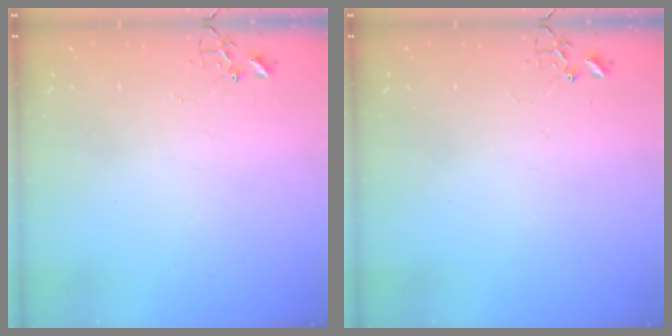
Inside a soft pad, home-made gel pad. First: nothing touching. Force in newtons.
{"total": 0.0}